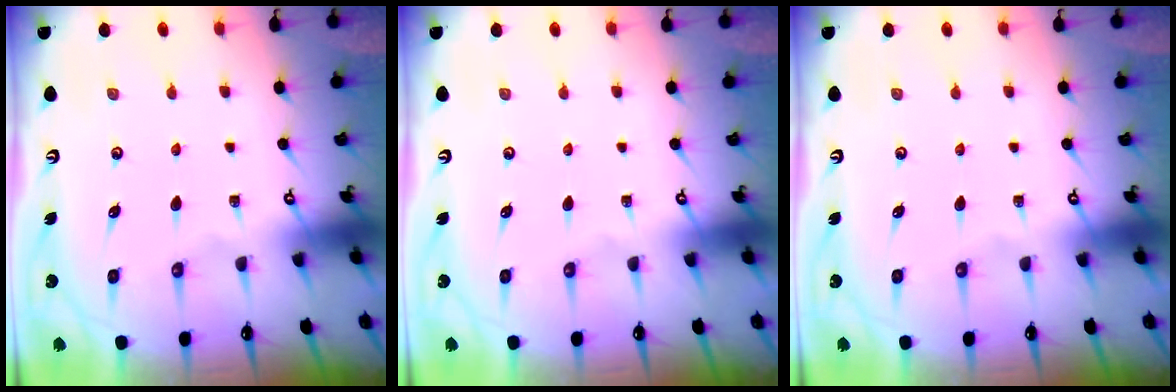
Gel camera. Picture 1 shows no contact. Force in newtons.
{"total": 0.0}
{"total": 0.0}